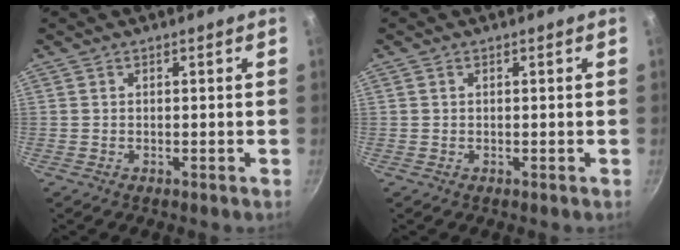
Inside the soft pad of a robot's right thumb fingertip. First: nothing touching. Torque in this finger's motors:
{"motor_torque": [-0.02, -0.19, -0.50, 0.09, 0.03]}